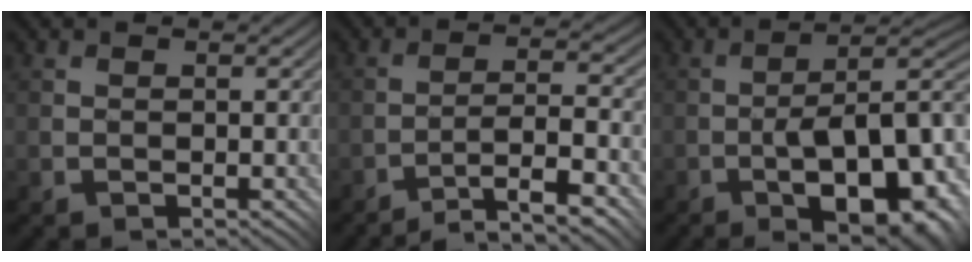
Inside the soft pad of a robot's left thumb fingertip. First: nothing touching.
{"total": 9.0, "force": [-6.8, 0.7, 5.9], "torque": [-0.090, 0.021, -0.107]}
{"total": 15.0, "force": [-4.6, 6.2, 12.8], "torque": [-0.181, -0.009, -0.060]}